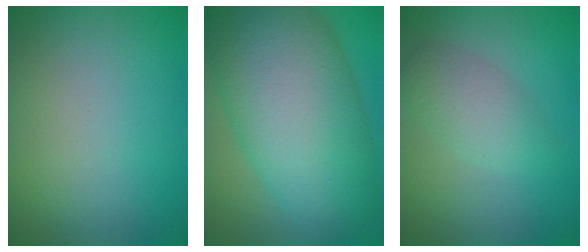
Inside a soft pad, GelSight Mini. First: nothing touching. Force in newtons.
{"total": 13.6, "press": 13.6, "slide": 0.6}
{"total": 2.9, "press": 2.9, "slide": 0.2}